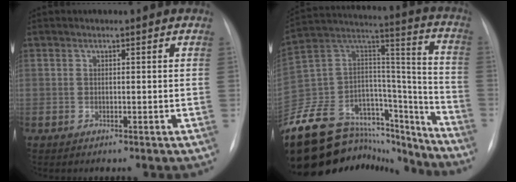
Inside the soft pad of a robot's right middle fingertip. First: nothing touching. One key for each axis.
{"total": 31.2, "fx": -26.0, "fy": 12.1, "fz": 12.2, "tx": -0.217, "ty": 0.031, "tz": -0.399}